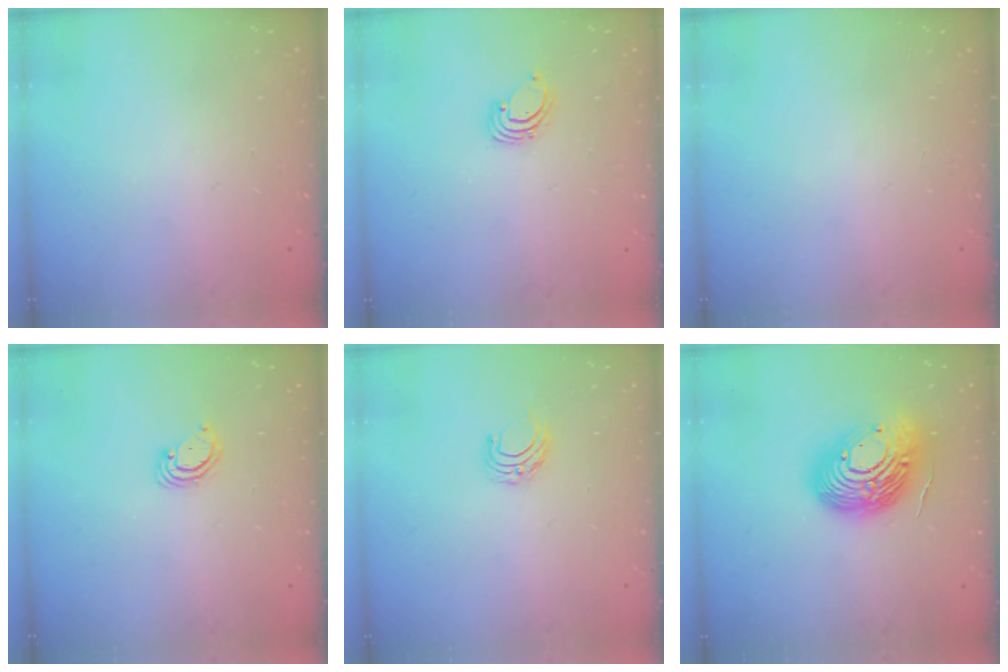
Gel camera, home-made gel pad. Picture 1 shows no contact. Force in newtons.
{"total": 1.6, "press": 1.6, "slide": 0.1}
{"total": 0.0}
{"total": 3.0, "press": 3.0, "slide": 0.3}
{"total": 5.6, "press": 5.6, "slide": 0.5}
{"total": 20.0, "press": 20.0, "slide": 1.6}